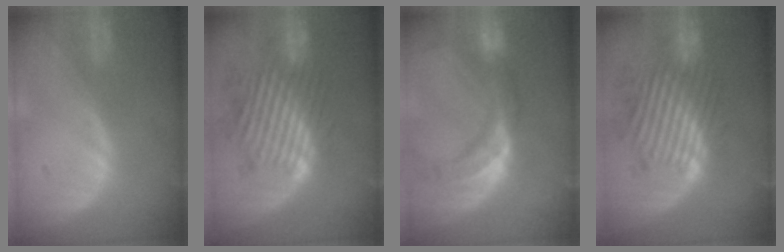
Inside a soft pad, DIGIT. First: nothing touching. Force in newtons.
{"total": 11.0, "press": 10.2, "slide": 4.1}
{"total": 11.3, "press": 9.6, "slide": 6.1}
{"total": 10.7, "press": 10.1, "slide": 3.7}